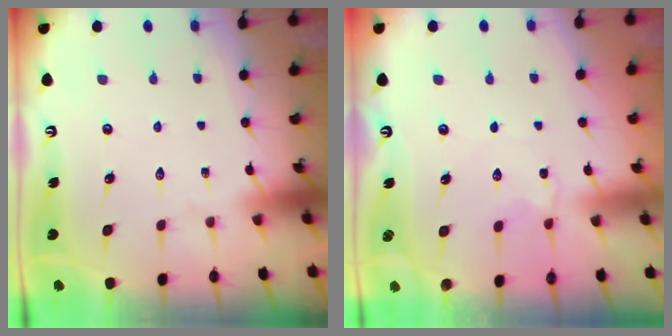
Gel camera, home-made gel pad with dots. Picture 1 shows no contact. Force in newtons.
{"total": 2.1, "press": 2.1, "slide": 0.2}